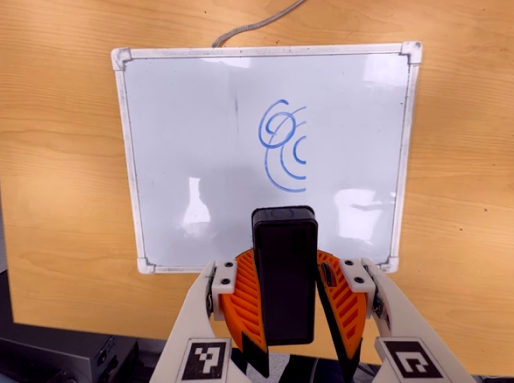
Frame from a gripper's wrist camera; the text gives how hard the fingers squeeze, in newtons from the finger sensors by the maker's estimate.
{"total": 8.2, "left": 8.8, "right": 7.6}